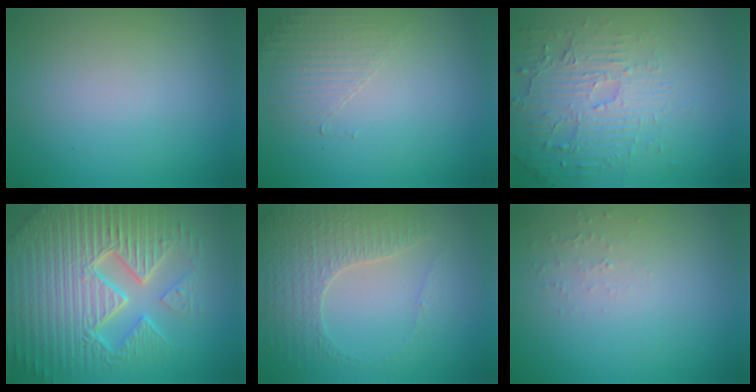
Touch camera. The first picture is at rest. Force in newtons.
{"total": 1.6, "press": 0.7, "slide": 1.4}
{"total": 4.5, "press": 3.7, "slide": 2.6}
{"total": 11.1, "press": 7.2, "slide": 8.5}
{"total": 3.3, "press": 3.2, "slide": 0.8}
{"total": 0.8, "press": 0.8, "slide": 0.3}